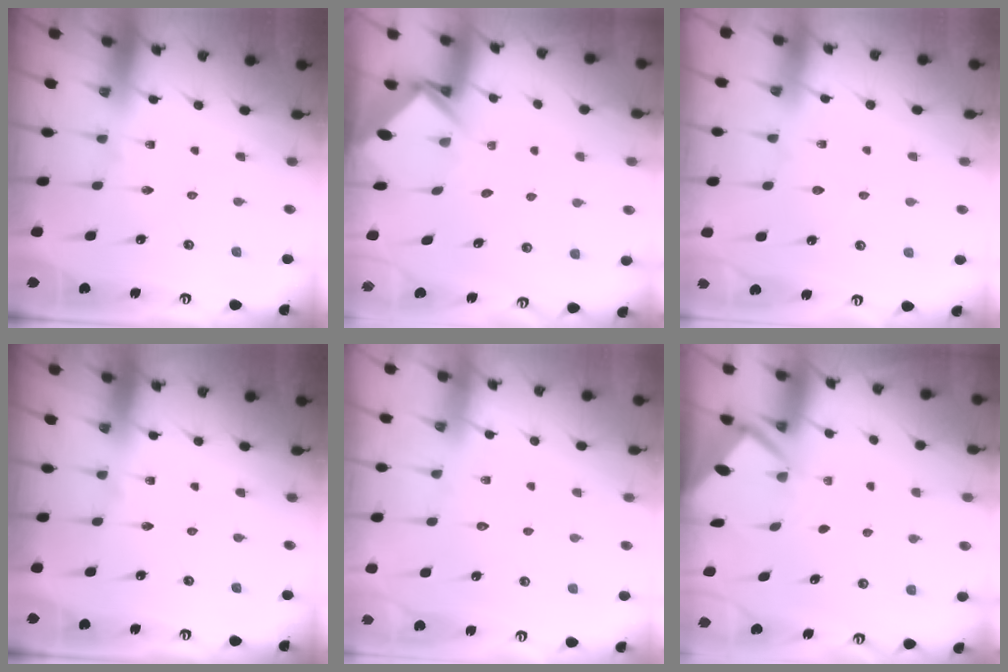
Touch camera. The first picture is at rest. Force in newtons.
{"total": 4.0, "press": 4.0, "slide": 0.2}
{"total": 2.1, "press": 2.1, "slide": 0.3}
{"total": 0.0}
{"total": 3.4, "press": 3.4, "slide": 0.4}
{"total": 2.6, "press": 2.6, "slide": 0.3}